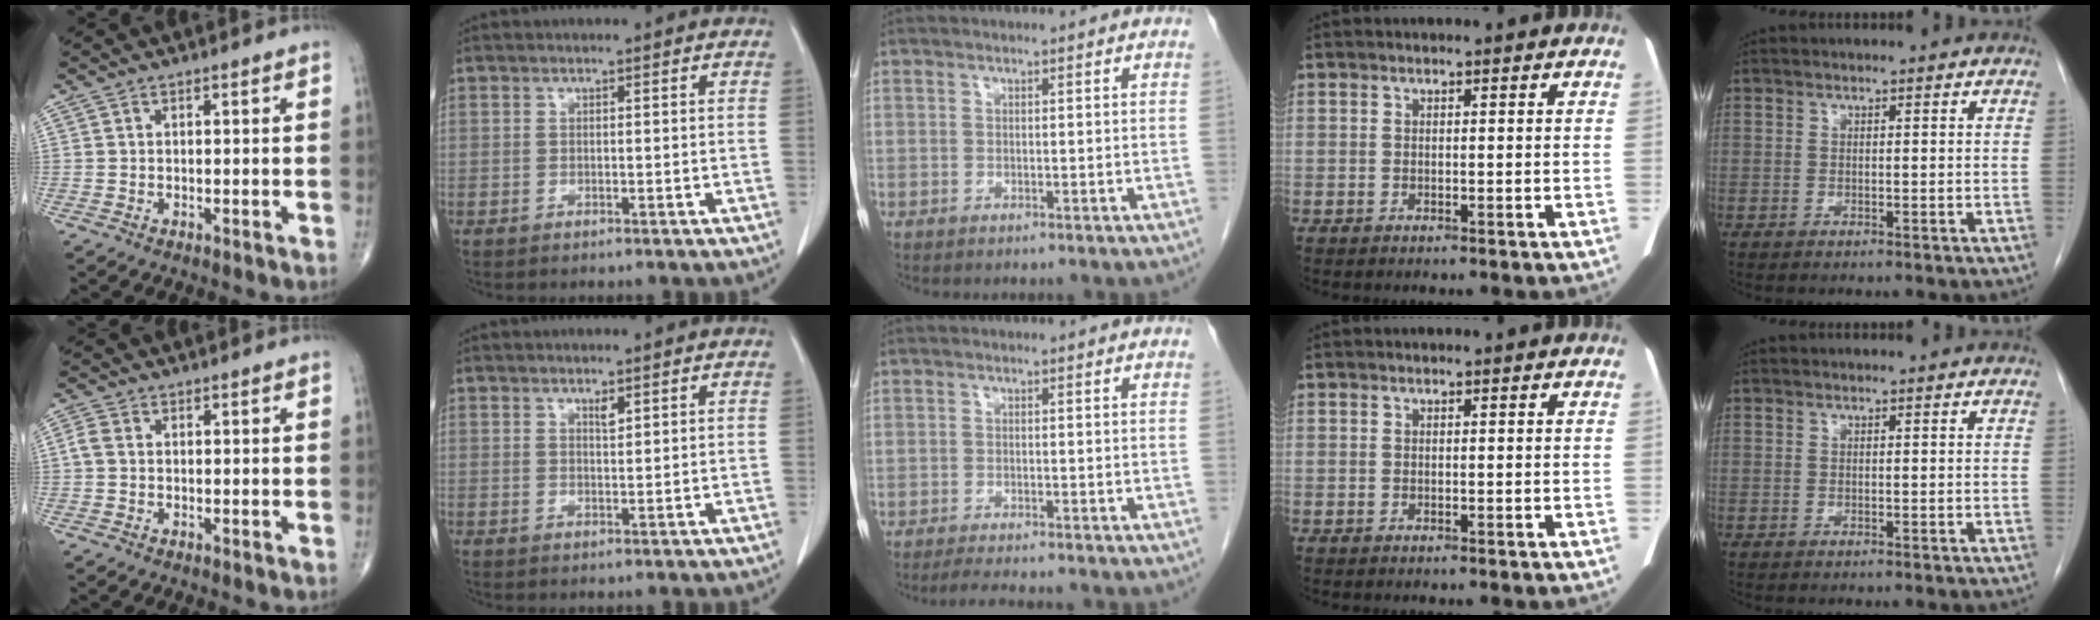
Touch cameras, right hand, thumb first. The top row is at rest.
{"thumb": {"total": 2.0, "force": [0.0, 1.5, 1.4], "torque": [-0.034, 0.004, -0.005]}, "index": {"total": 1.2, "force": [0.8, 0.3, 0.8], "torque": [-0.016, -0.005, 0.015]}, "middle": {"total": 4.0, "force": [-3.6, 0.1, 1.8], "torque": [-0.031, -0.012, -0.056]}}